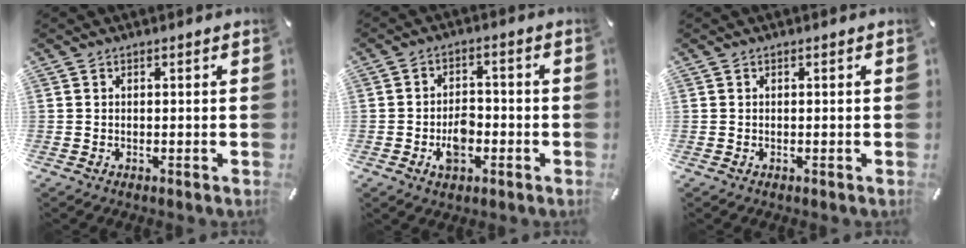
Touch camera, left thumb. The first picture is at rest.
{"total": 6.3, "force": [-2.3, 4.0, 4.3], "torque": [-0.076, 0.009, -0.043]}
{"total": 0.0}